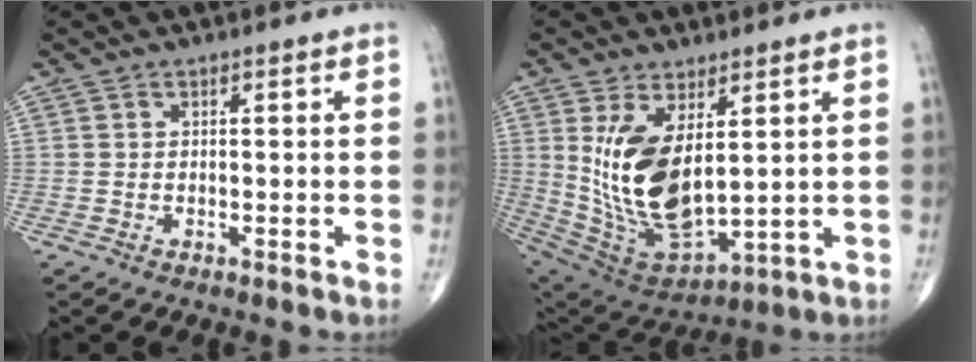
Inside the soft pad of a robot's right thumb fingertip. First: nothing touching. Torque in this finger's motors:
{"motor_torque": [-0.35, 2.86, 2.00, 0.74, 0.22]}